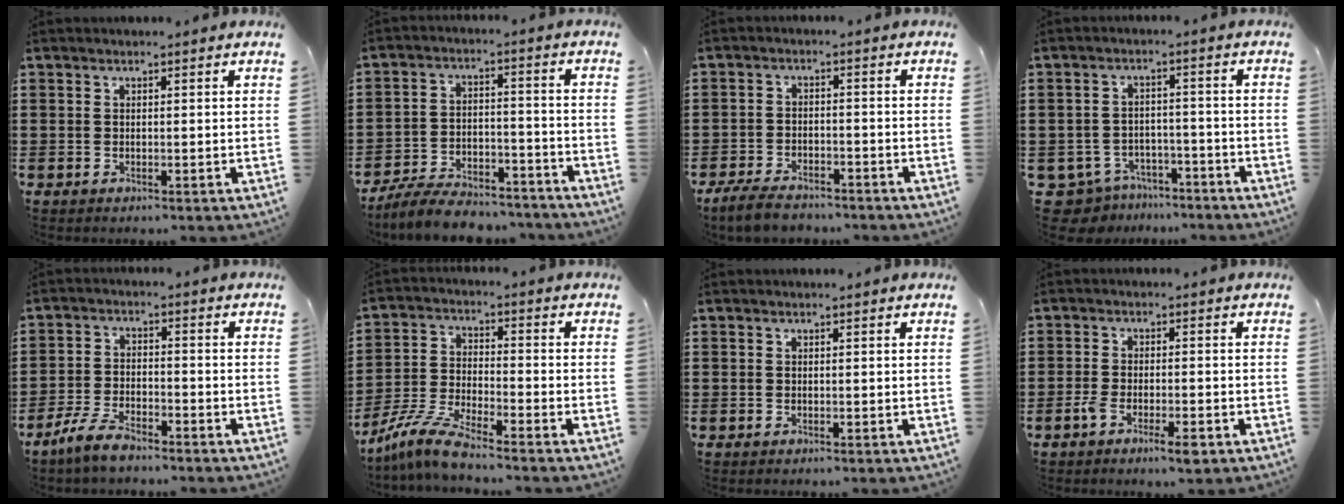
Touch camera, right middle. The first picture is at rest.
{"total": 7.8, "force": [-7.4, 1.4, 2.2], "torque": [-0.036, 0.017, -0.139]}
{"total": 4.2, "force": [-3.8, 1.0, 1.4], "torque": [-0.038, -0.001, -0.078]}
{"total": 4.8, "force": [-4.5, 1.4, 0.6], "torque": [-0.039, 0.001, -0.099]}
{"total": 5.5, "force": [-4.5, 1.4, 2.7], "torque": [-0.071, -0.002, -0.090]}
{"total": 7.6, "force": [-6.8, 0.2, 3.4], "torque": [-0.083, -0.005, -0.135]}
{"total": 0.0}
{"total": 3.7, "force": [-2.2, 1.0, 2.8], "torque": [-0.059, 0.000, -0.043]}